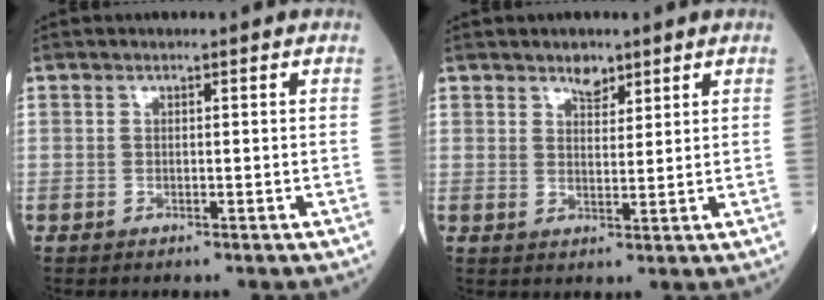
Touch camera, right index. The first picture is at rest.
{"total": 2.7, "force": [2.1, 1.3, 1.1], "torque": [-0.019, -0.003, 0.035]}